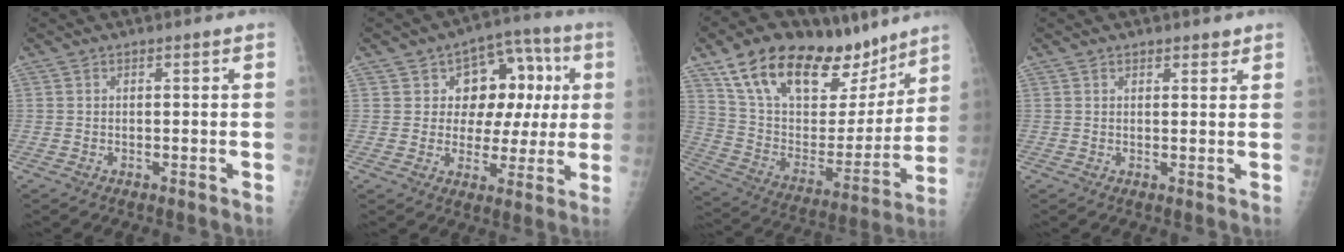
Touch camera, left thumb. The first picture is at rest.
{"total": 13.3, "force": [3.2, 9.8, 8.4], "torque": [-0.050, 0.017, 0.044]}
{"total": 28.5, "force": [19.0, 13.6, 16.4], "torque": [-0.224, -0.045, 0.315]}
{"total": 1.9, "force": [1.4, 0.9, 0.9], "torque": [0.001, -0.007, 0.017]}